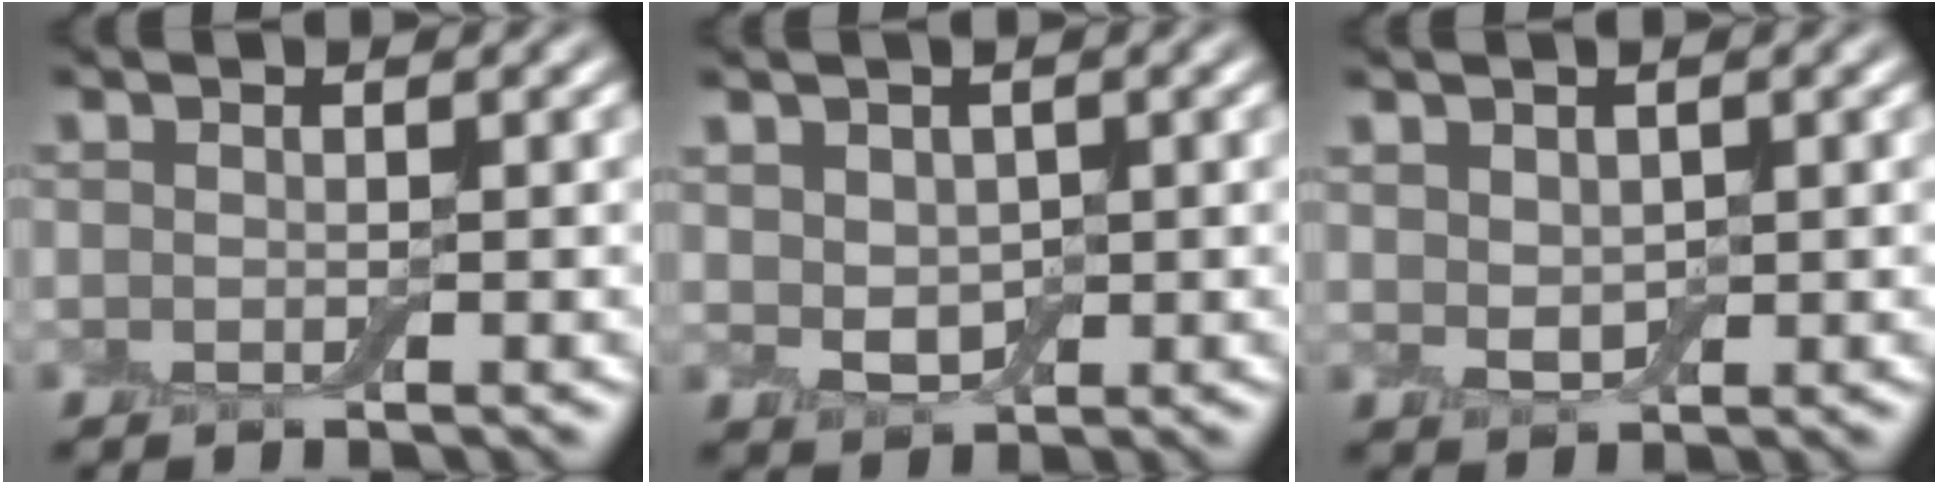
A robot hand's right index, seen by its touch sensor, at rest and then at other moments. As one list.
[{"total": 2.6, "force": [0.6, 1.9, 1.7], "torque": [-0.032, -0.004, 0.016]}, {"total": 1.8, "force": [0.8, 1.2, 1.2], "torque": [-0.023, -0.003, 0.020]}]